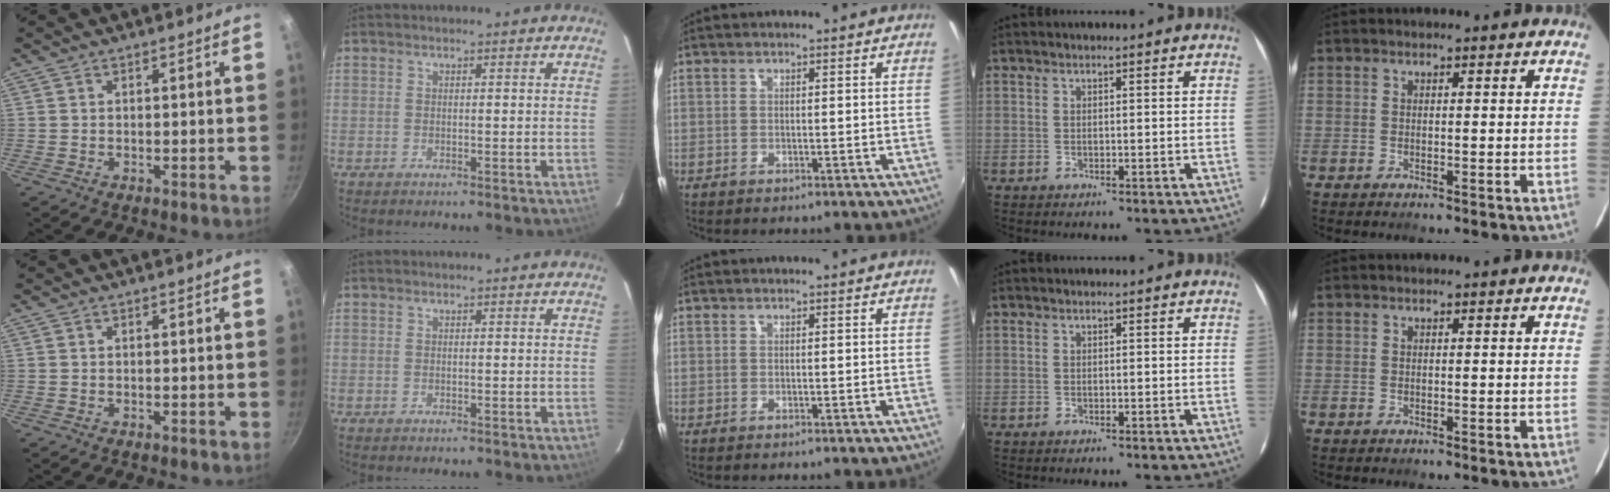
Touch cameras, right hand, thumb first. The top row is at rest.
{}